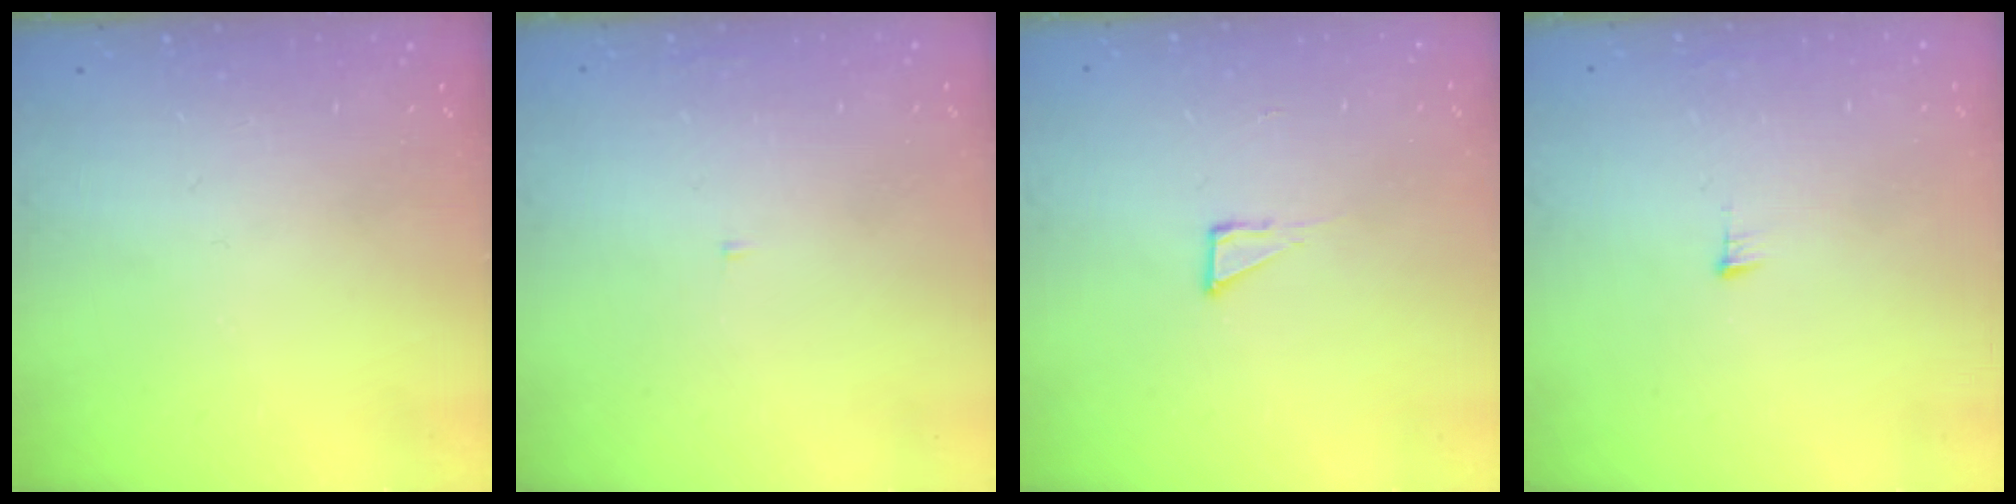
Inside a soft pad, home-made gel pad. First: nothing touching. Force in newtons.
{"total": 2.1, "press": 2.1, "slide": 0.2}
{"total": 2.8, "press": 2.8, "slide": 0.2}
{"total": 4.5, "press": 4.5, "slide": 0.3}